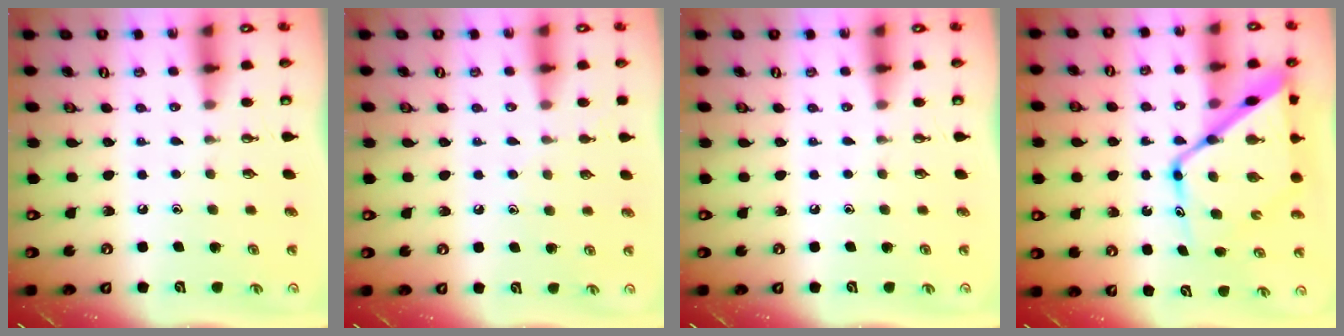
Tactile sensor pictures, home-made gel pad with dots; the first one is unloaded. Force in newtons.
{"total": 5.0, "press": 5.0, "slide": 0.5}
{"total": 0.0}
{"total": 17.2, "press": 17.1, "slide": 1.7}